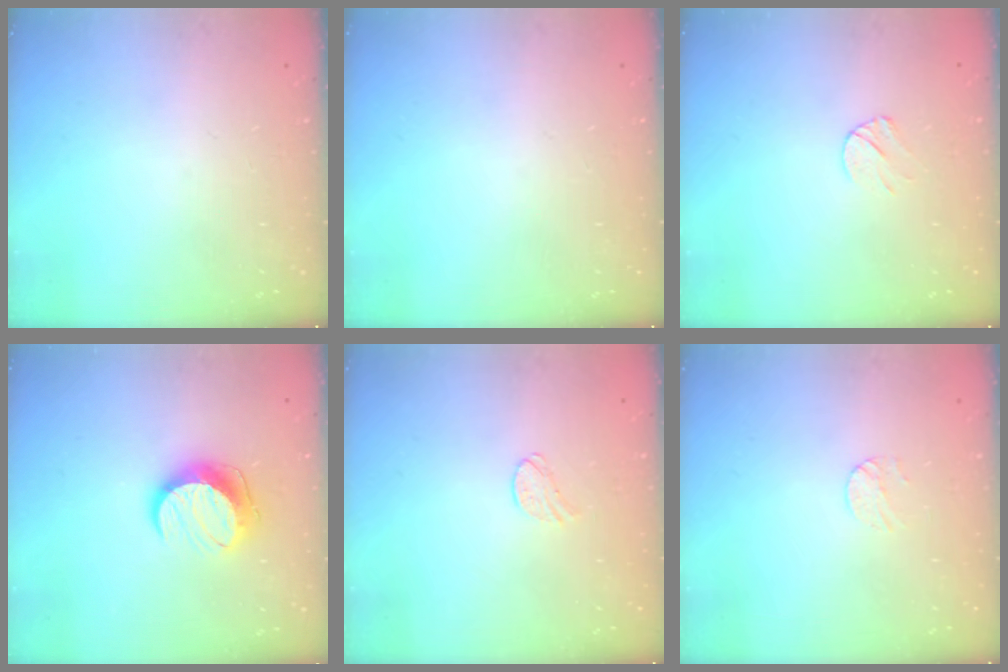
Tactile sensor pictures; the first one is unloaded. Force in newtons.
{"total": 0.0}
{"total": 5.6, "press": 5.5, "slide": 0.7}
{"total": 11.5, "press": 11.5, "slide": 0.8}
{"total": 5.3, "press": 5.3, "slide": 0.5}
{"total": 4.3, "press": 4.3, "slide": 0.4}